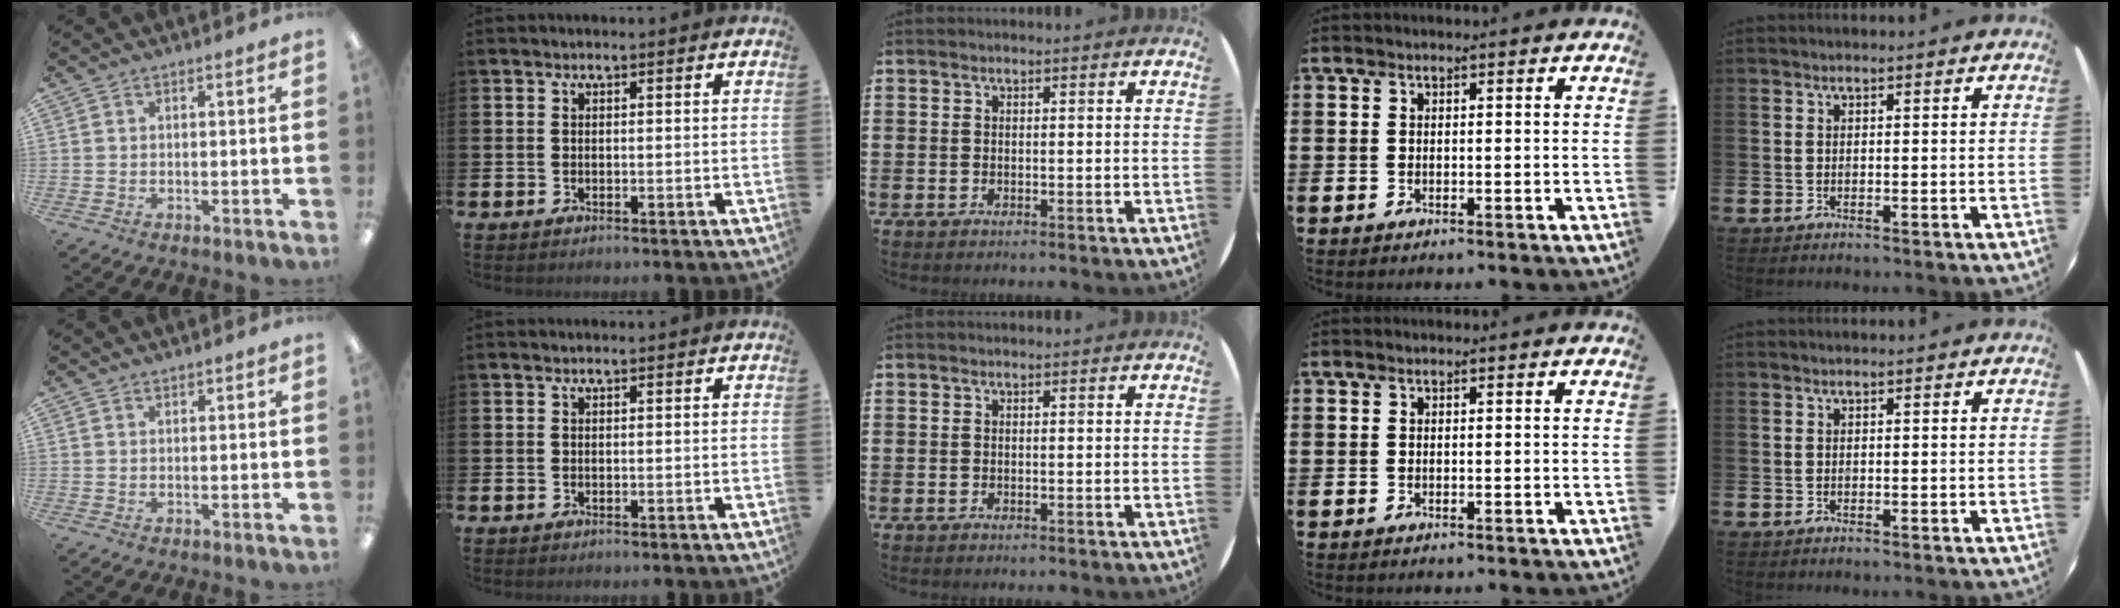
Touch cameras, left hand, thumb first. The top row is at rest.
{"thumb": {"total": 0.7, "force": [0.6, 0.3, 0.1], "torque": [-0.001, 0.000, 0.011]}}